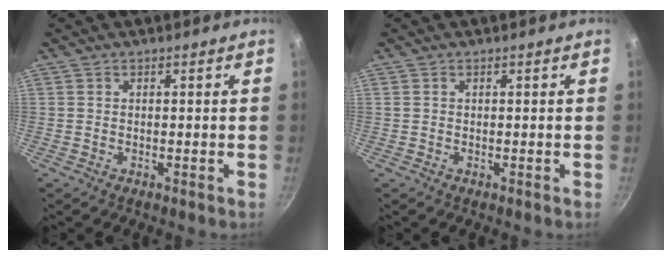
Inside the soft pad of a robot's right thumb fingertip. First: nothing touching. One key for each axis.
{"total": 0.0}